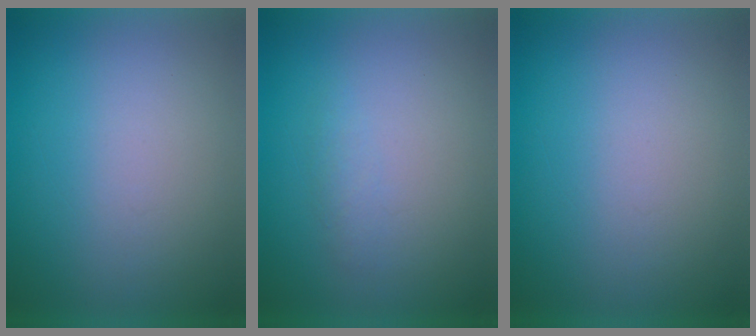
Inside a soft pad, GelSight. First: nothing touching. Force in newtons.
{"total": 1.3}
{"total": 0.0}